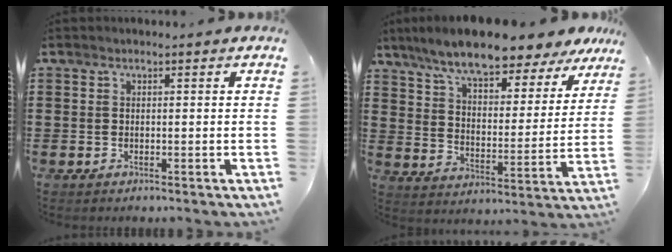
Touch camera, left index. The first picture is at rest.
{"total": 9.5, "force": [8.3, 1.0, 4.4], "torque": [-0.112, -0.038, 0.141]}